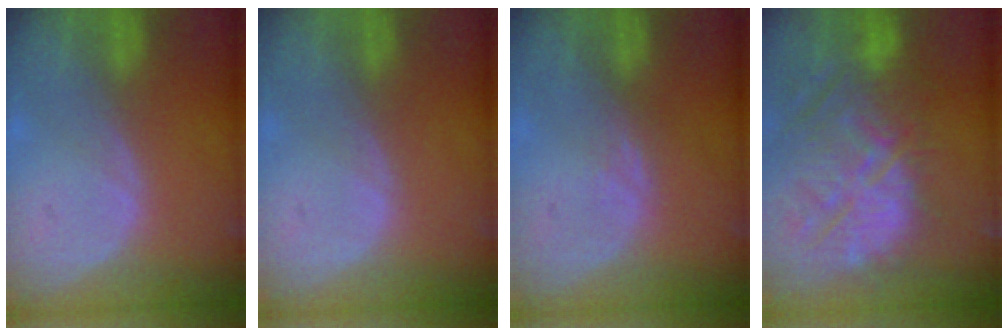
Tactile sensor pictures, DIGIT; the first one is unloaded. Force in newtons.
{"total": 0.0}
{"total": 0.9, "press": 0.9, "slide": 0.4}
{"total": 14.9, "press": 12.9, "slide": 7.4}